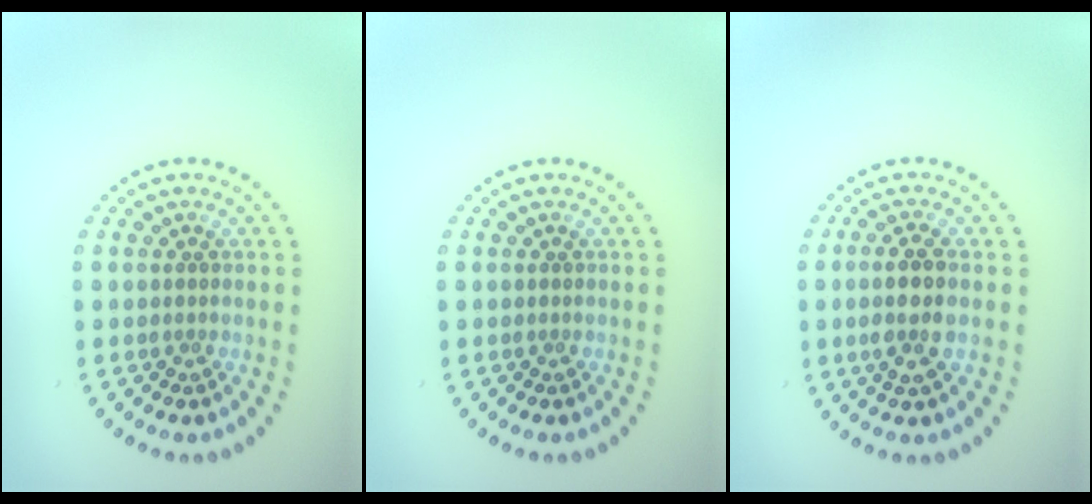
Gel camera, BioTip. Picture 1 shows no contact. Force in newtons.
{"total": 0.0}
{"total": 2.8, "press": 2.6, "slide": 1.2}